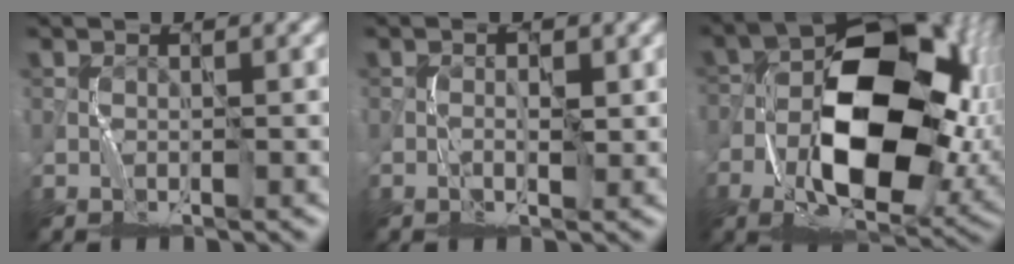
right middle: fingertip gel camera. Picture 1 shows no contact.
{"total": 1.1, "force": [0.1, 0.5, 1.0], "torque": [-0.014, 0.001, 0.000]}
{"total": 15.6, "force": [-3.0, 8.9, 12.5], "torque": [-0.185, -0.007, -0.053]}